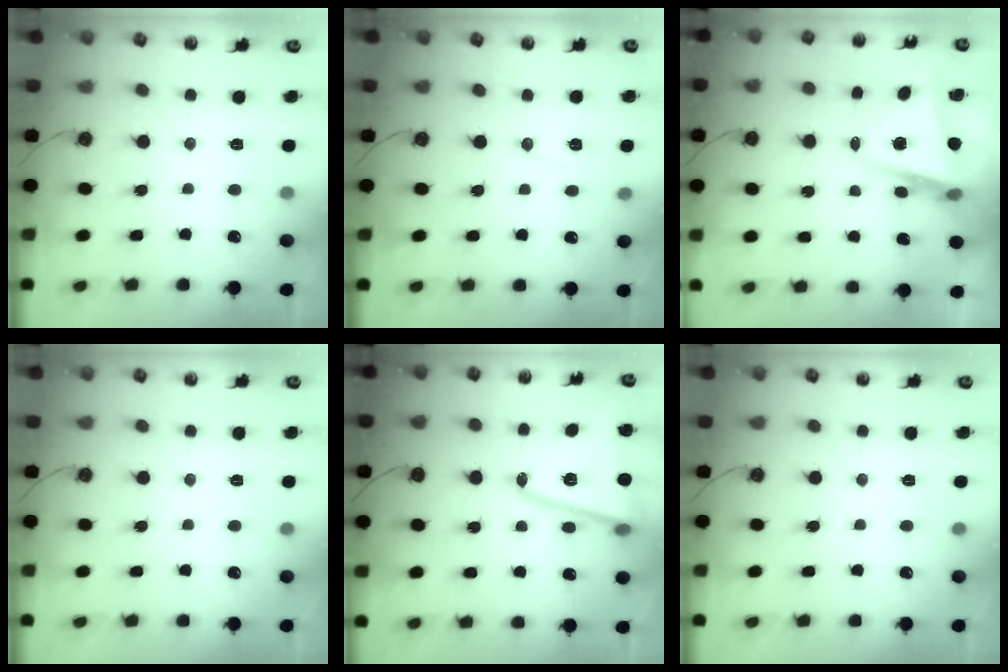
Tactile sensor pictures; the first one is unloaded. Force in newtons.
{"total": 7.2, "press": 5.7, "slide": 4.5}
{"total": 6.6, "press": 6.5, "slide": 1.4}
{"total": 0.0}
{"total": 15.9, "press": 15.6, "slide": 2.9}
{"total": 0.0}